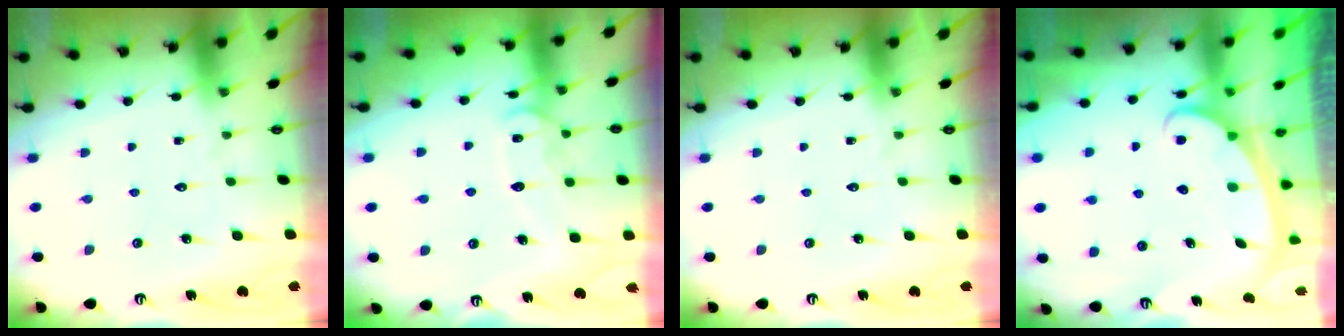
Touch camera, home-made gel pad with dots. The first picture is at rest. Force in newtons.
{"total": 12.1, "press": 12.1, "slide": 1.1}
{"total": 0.0}
{"total": 2.3, "press": 2.3, "slide": 0.3}